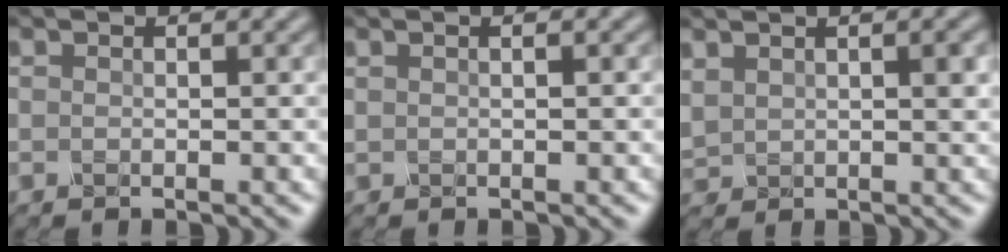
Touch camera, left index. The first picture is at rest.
{"total": 0.7, "force": [0.4, 0.1, 0.5], "torque": [-0.011, 0.003, 0.004]}
{"total": 3.1, "force": [1.6, 1.8, 2.0], "torque": [-0.045, 0.004, 0.031]}